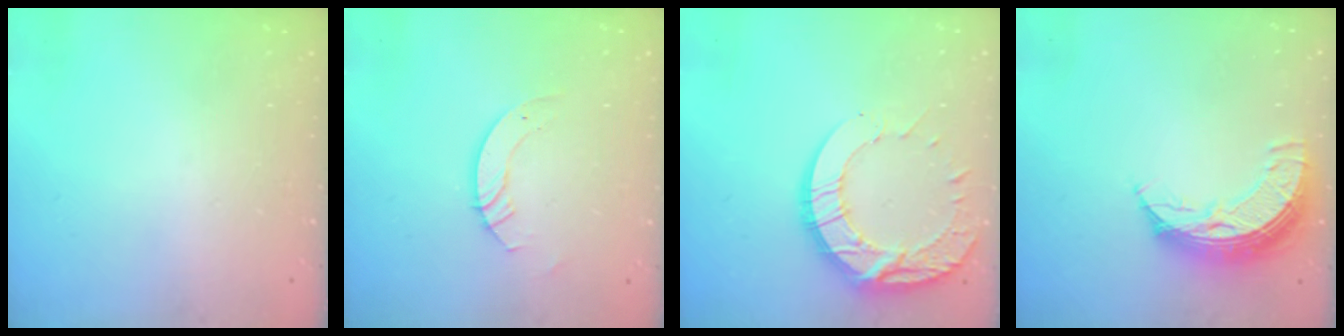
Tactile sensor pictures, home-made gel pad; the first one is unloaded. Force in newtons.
{"total": 3.7, "press": 3.7, "slide": 0.3}
{"total": 15.2, "press": 15.2, "slide": 1.2}
{"total": 10.6, "press": 10.6, "slide": 1.0}